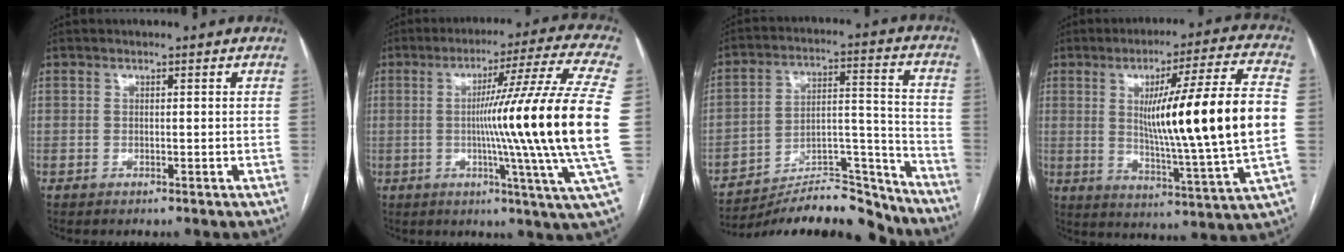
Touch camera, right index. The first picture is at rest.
{"total": 22.2, "force": [-0.5, -3.3, 21.9], "torque": [-0.271, -0.008, -0.026]}
{"total": 20.4, "force": [-19.3, 2.8, 5.9], "torque": [-0.095, 0.033, -0.302]}
{"total": 21.4, "force": [1.3, -0.9, 21.3], "torque": [-0.331, -0.008, 0.011]}